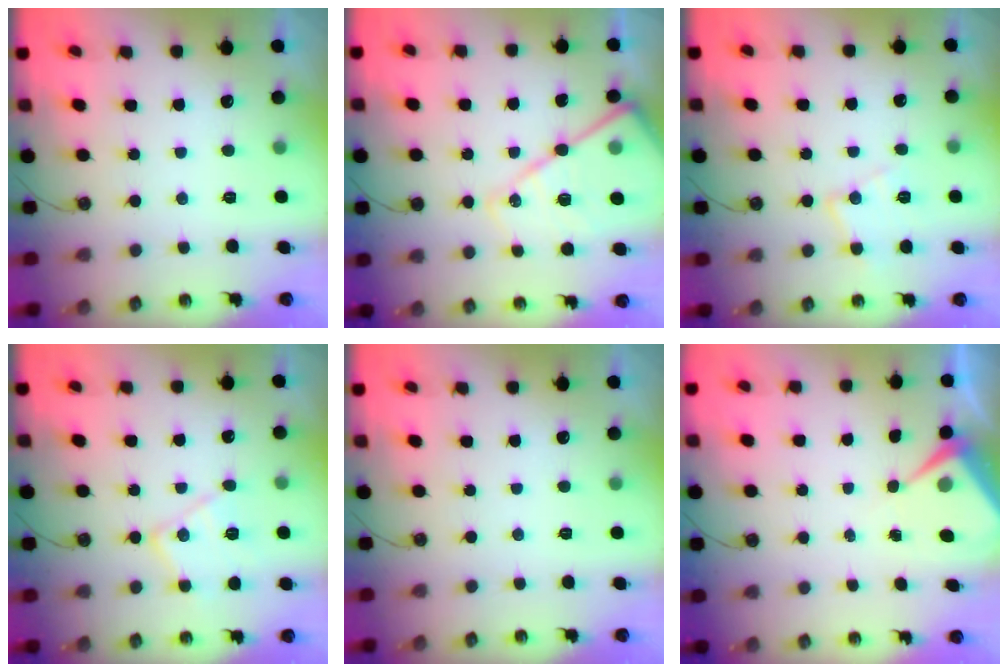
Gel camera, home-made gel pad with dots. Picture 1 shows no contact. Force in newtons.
{"total": 18.3, "press": 18.2, "slide": 1.8}
{"total": 9.2, "press": 9.2, "slide": 0.6}
{"total": 13.1, "press": 13.1, "slide": 0.8}
{"total": 0.0}
{"total": 6.7, "press": 6.6, "slide": 0.7}